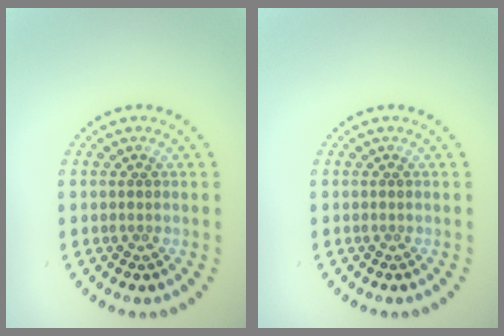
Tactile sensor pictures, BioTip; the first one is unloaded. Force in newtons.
{"total": 0.0}